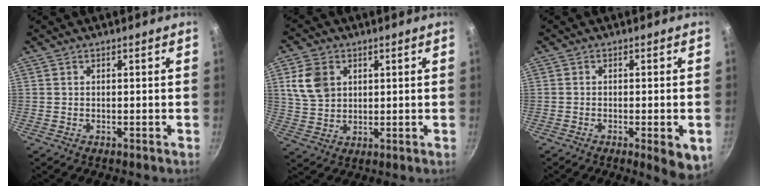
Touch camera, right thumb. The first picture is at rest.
{"total": 8.3, "force": [2.8, 6.3, 4.7], "torque": [-0.075, -0.006, 0.056]}
{"total": 6.1, "force": [-2.1, 1.5, 5.5], "torque": [-0.065, 0.000, -0.027]}